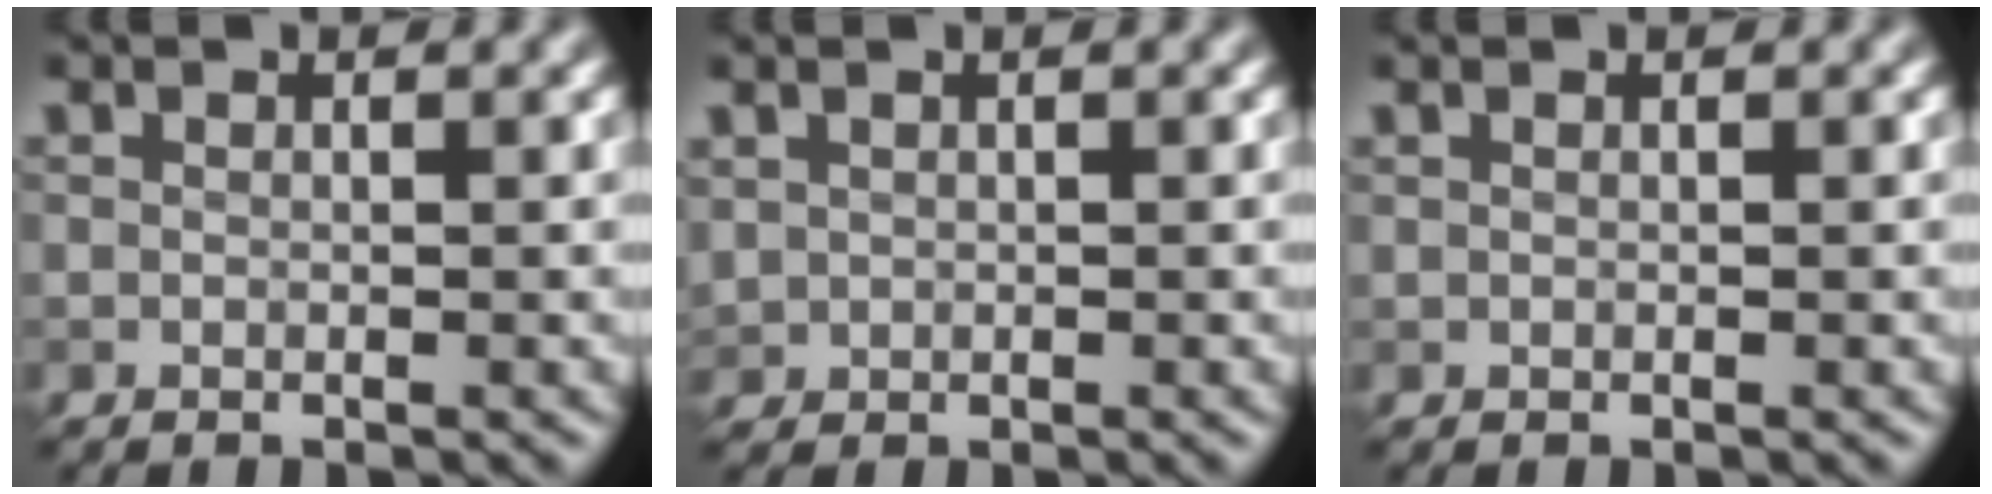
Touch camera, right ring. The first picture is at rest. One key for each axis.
{"total": 0.9, "fx": 0.4, "fy": 0.8, "fz": 0.1, "tx": -0.002, "ty": -0.001, "tz": 0.013}
{"total": 0.0}